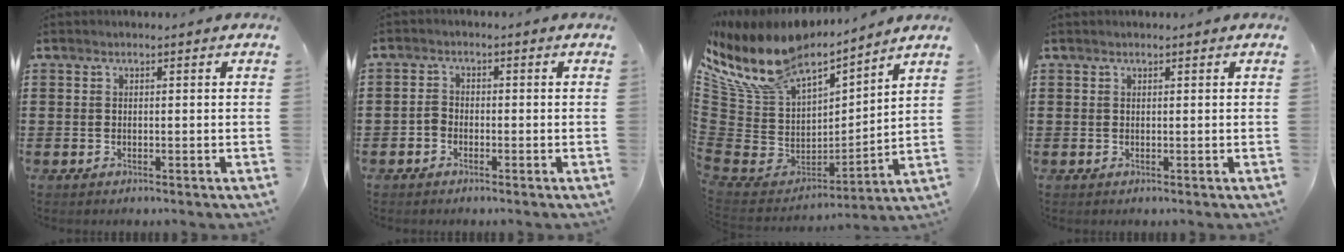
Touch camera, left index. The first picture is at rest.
{"total": 1.8, "force": [-0.9, 1.4, 0.7], "torque": [-0.018, 0.006, -0.020]}
{"total": 11.7, "force": [8.4, 5.2, 6.2], "torque": [-0.170, -0.060, 0.144]}
{"total": 0.0}